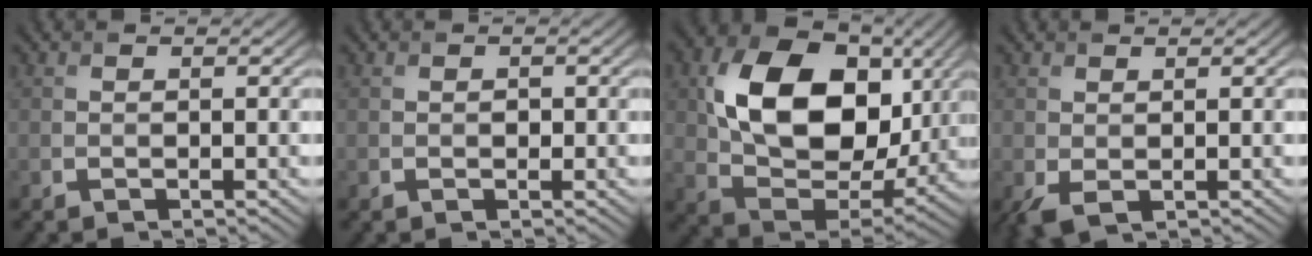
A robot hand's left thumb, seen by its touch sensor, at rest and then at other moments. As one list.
[{"total": 0.7, "force": [-0.2, 0.5, 0.4], "torque": [-0.007, -0.003, -0.004]}, {"total": 14.9, "force": [3.3, 10.2, 10.4], "torque": [-0.202, -0.005, 0.064]}, {"total": 2.0, "force": [-0.5, 1.0, 1.7], "torque": [-0.053, -0.008, -0.008]}]